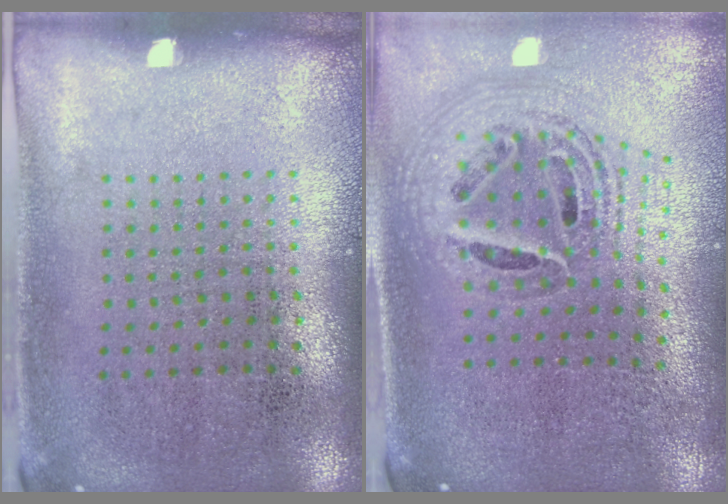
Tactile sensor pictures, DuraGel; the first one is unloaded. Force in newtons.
{"total": 1.6, "press": 1.4, "slide": 0.8}